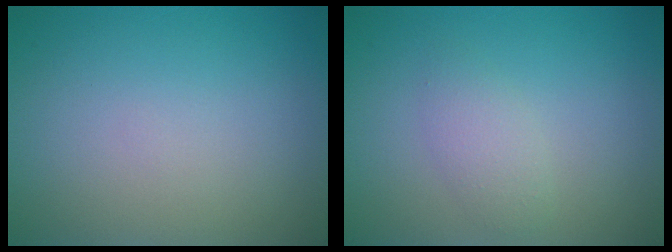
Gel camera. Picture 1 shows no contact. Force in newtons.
{"total": 1.9, "press": 1.9, "slide": 0.1}